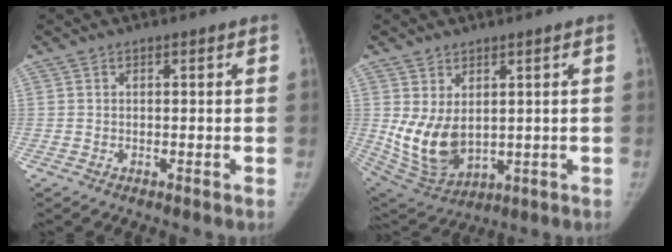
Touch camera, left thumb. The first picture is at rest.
{"total": 10.9, "force": [1.0, 7.2, 8.1], "torque": [-0.141, -0.018, 0.047]}